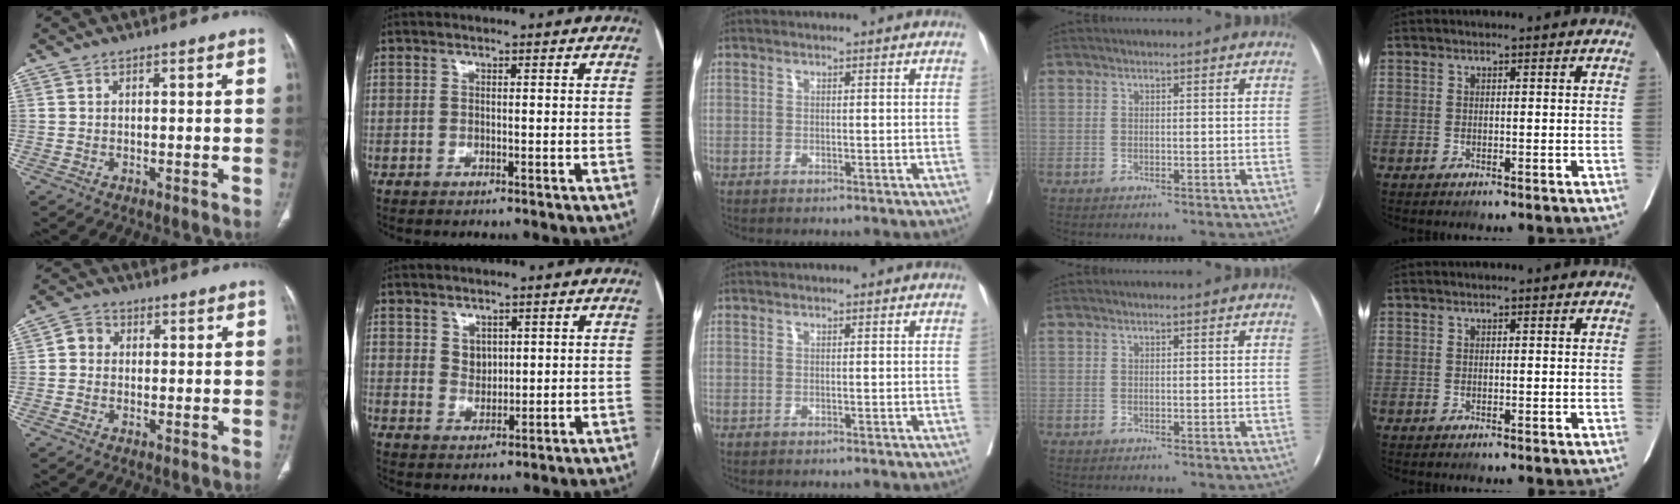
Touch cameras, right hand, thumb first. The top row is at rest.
{"thumb": {"total": 3.3, "force": [0.3, 3.0, 1.4], "torque": [-0.011, 0.009, -0.003]}, "index": {"total": 2.8, "force": [1.3, 2.1, 1.3], "torque": [-0.024, -0.002, 0.031]}}